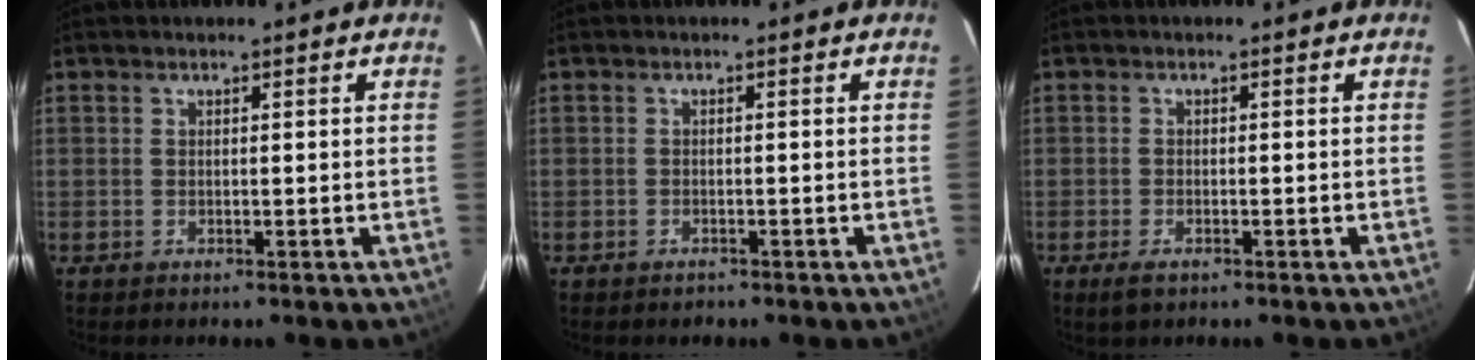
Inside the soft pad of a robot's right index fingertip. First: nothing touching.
{"total": 1.1, "force": [-0.9, 0.7, 0.1], "torque": [-0.004, 0.003, -0.014]}
{"total": 2.7, "force": [-1.7, 1.1, 1.7], "torque": [-0.039, -0.007, -0.032]}